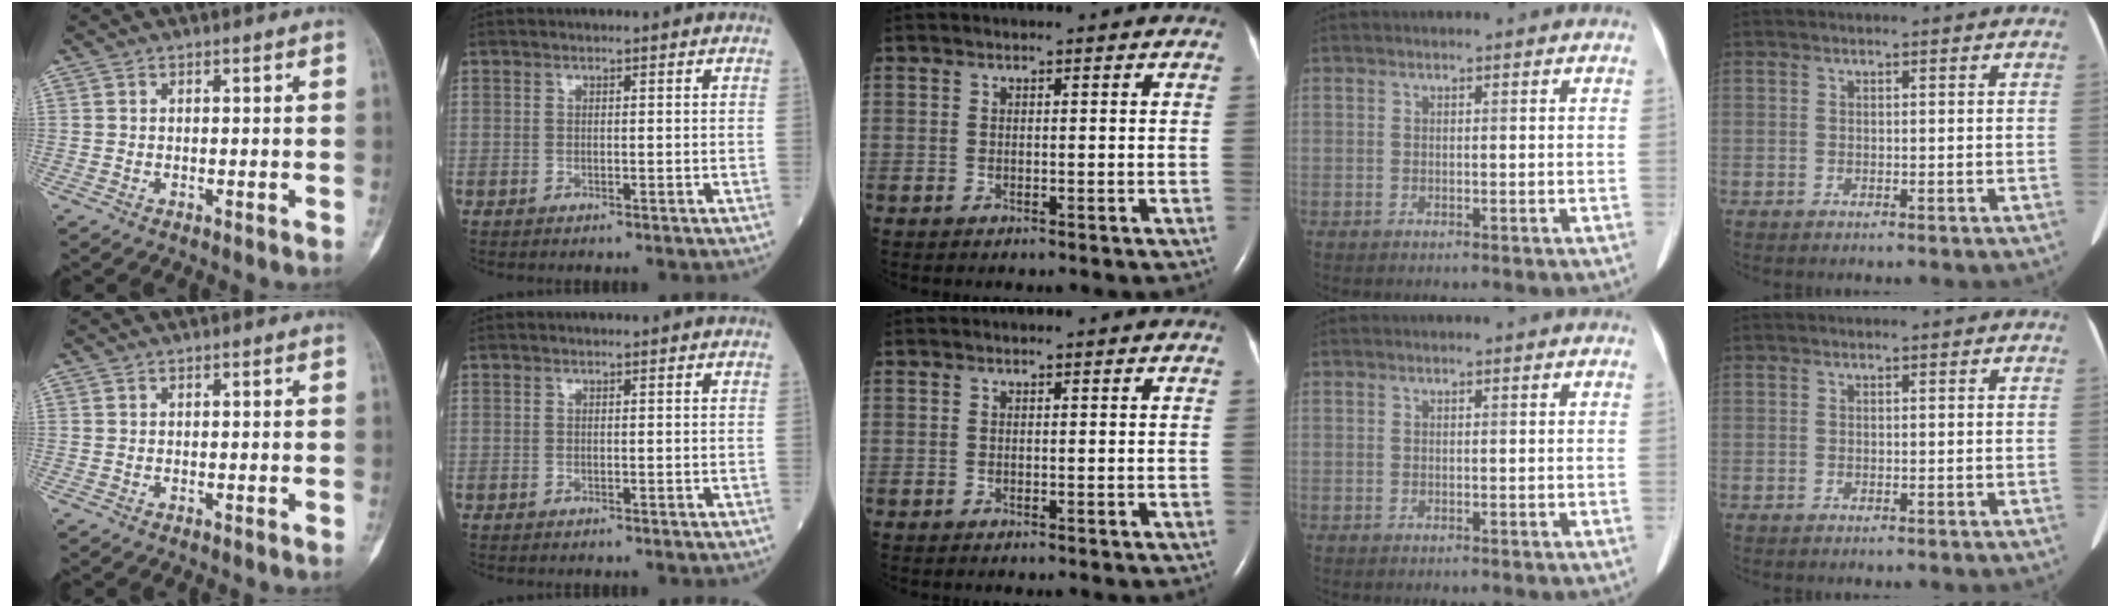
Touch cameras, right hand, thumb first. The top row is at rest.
{}